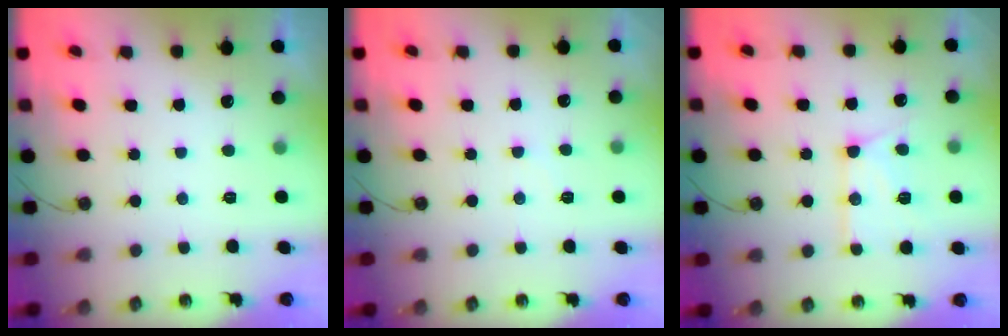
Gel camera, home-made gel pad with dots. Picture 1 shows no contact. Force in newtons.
{"total": 4.6, "press": 4.6, "slide": 0.5}
{"total": 13.2, "press": 13.2, "slide": 1.2}